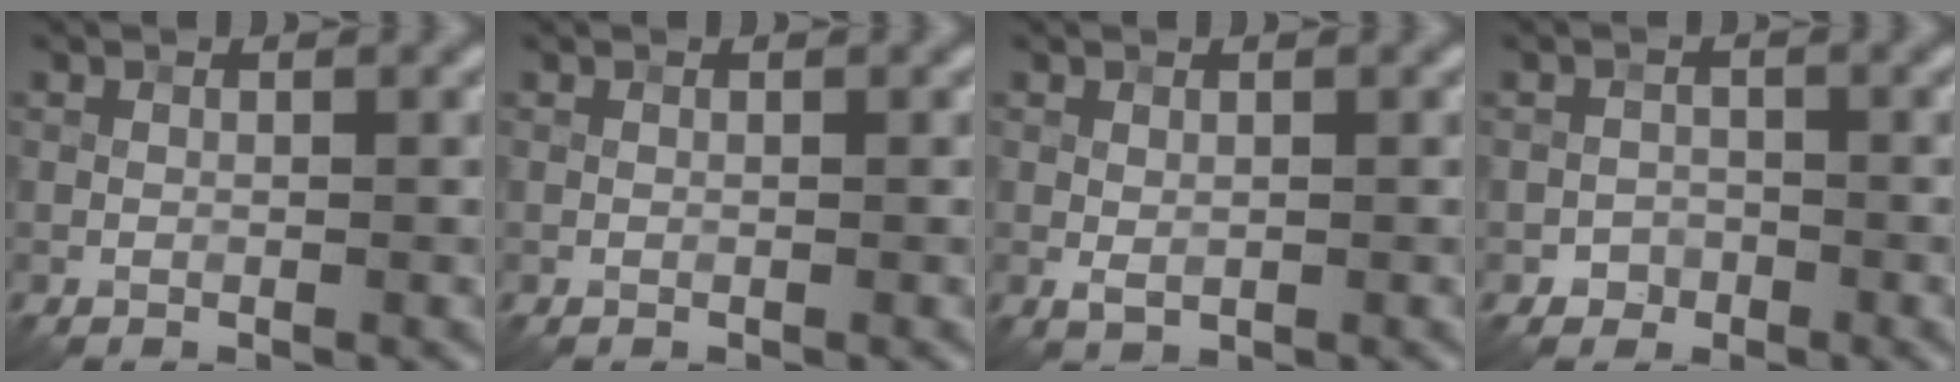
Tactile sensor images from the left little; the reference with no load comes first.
{"total": 0.0}
{"total": 1.0, "force": [0.0, 0.7, 0.7], "torque": [-0.015, -0.003, 0.003]}
{"total": 1.4, "force": [-0.8, 1.1, 0.0], "torque": [0.010, 0.006, -0.015]}